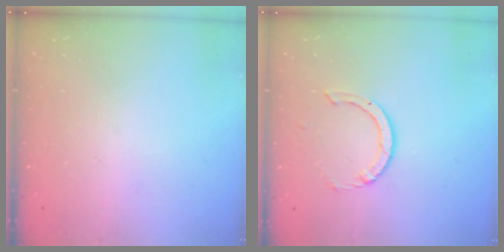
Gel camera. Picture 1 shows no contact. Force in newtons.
{"total": 1.7, "press": 1.7, "slide": 0.1}